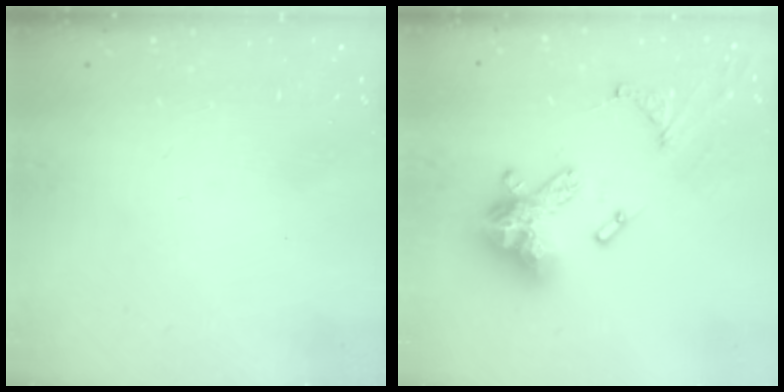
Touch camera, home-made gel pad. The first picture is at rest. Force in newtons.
{"total": 16.1, "press": 16.0, "slide": 1.8}